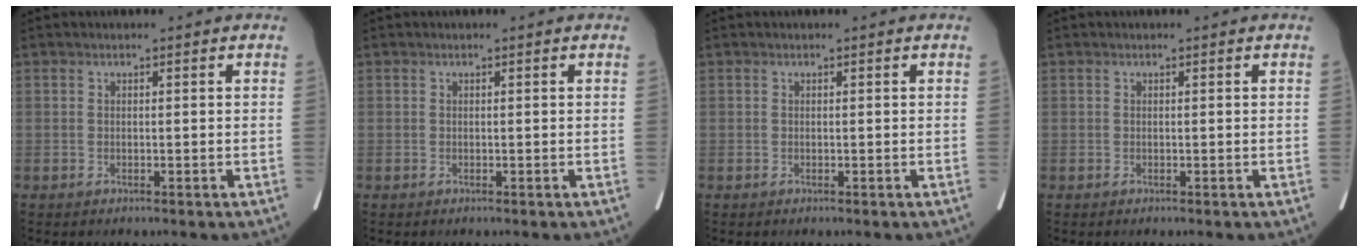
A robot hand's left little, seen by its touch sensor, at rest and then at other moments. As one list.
[{"total": 0.0}, {"total": 0.0}, {"total": 0.0}]